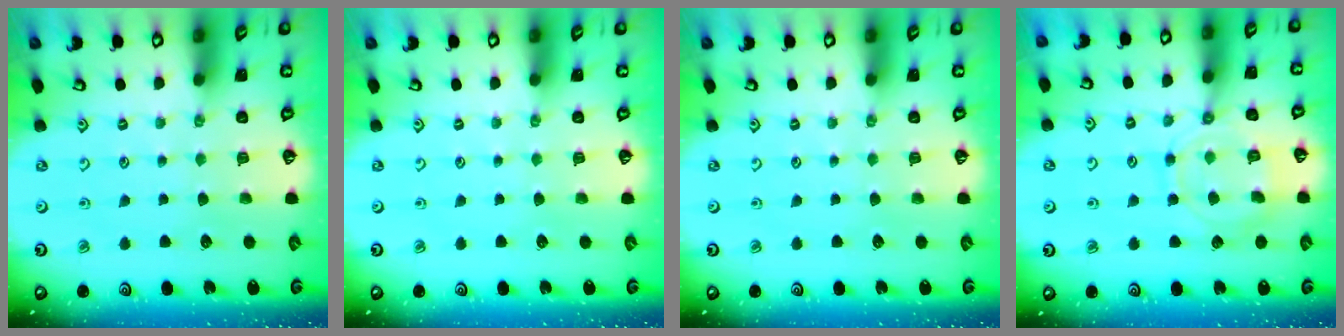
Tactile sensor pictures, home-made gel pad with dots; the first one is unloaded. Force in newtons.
{"total": 0.0}
{"total": 0.0}
{"total": 11.2, "press": 11.1, "slide": 1.1}